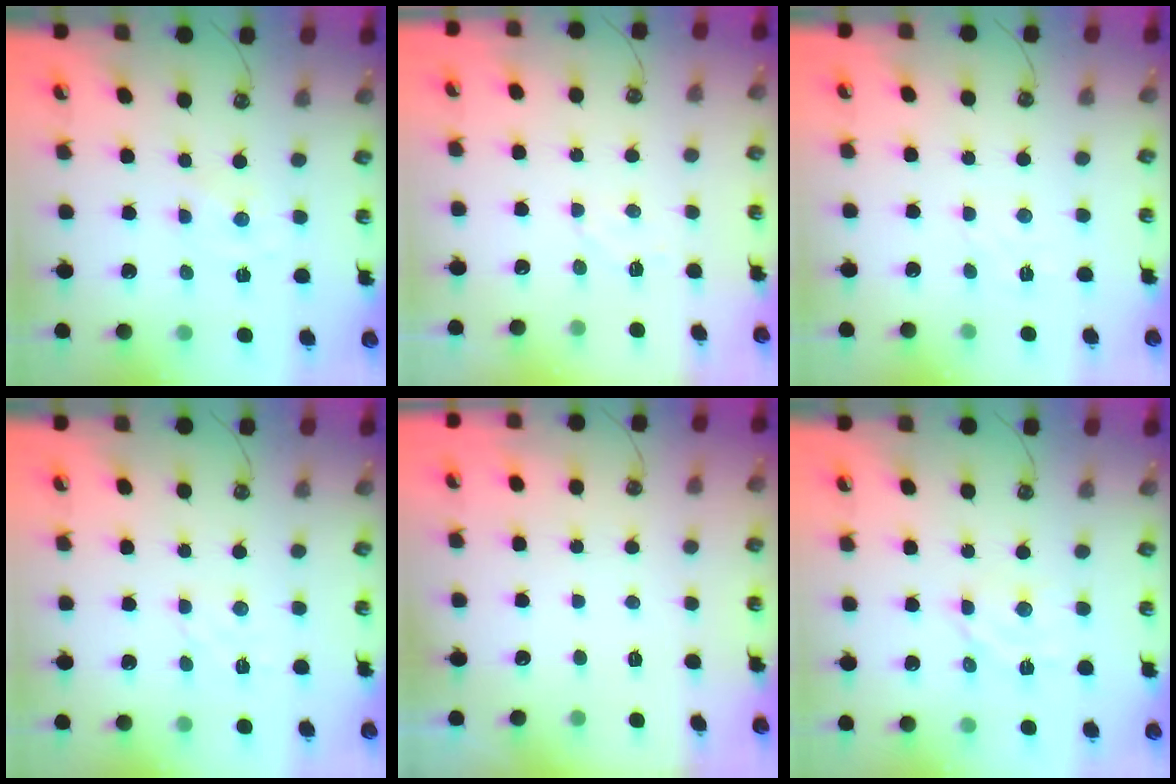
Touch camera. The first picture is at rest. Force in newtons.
{"total": 4.9, "press": 4.9, "slide": 0.5}
{"total": 2.5, "press": 2.5, "slide": 0.4}
{"total": 2.1, "press": 2.0, "slide": 0.6}
{"total": 0.0}
{"total": 6.8, "press": 6.8, "slide": 0.3}